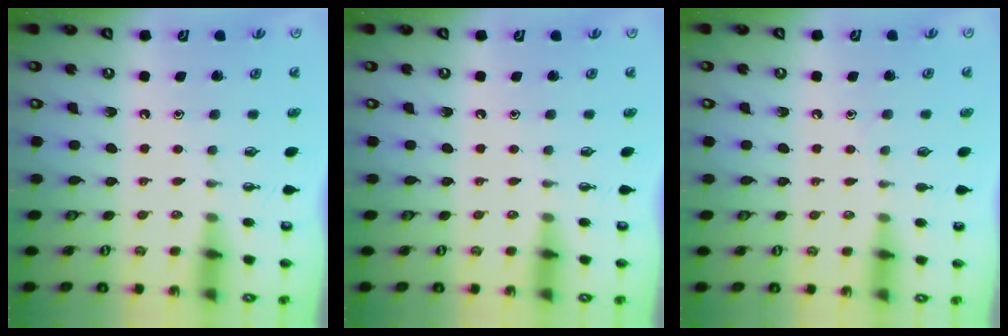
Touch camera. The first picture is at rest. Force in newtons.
{"total": 0.0}
{"total": 2.9, "press": 2.9, "slide": 0.3}